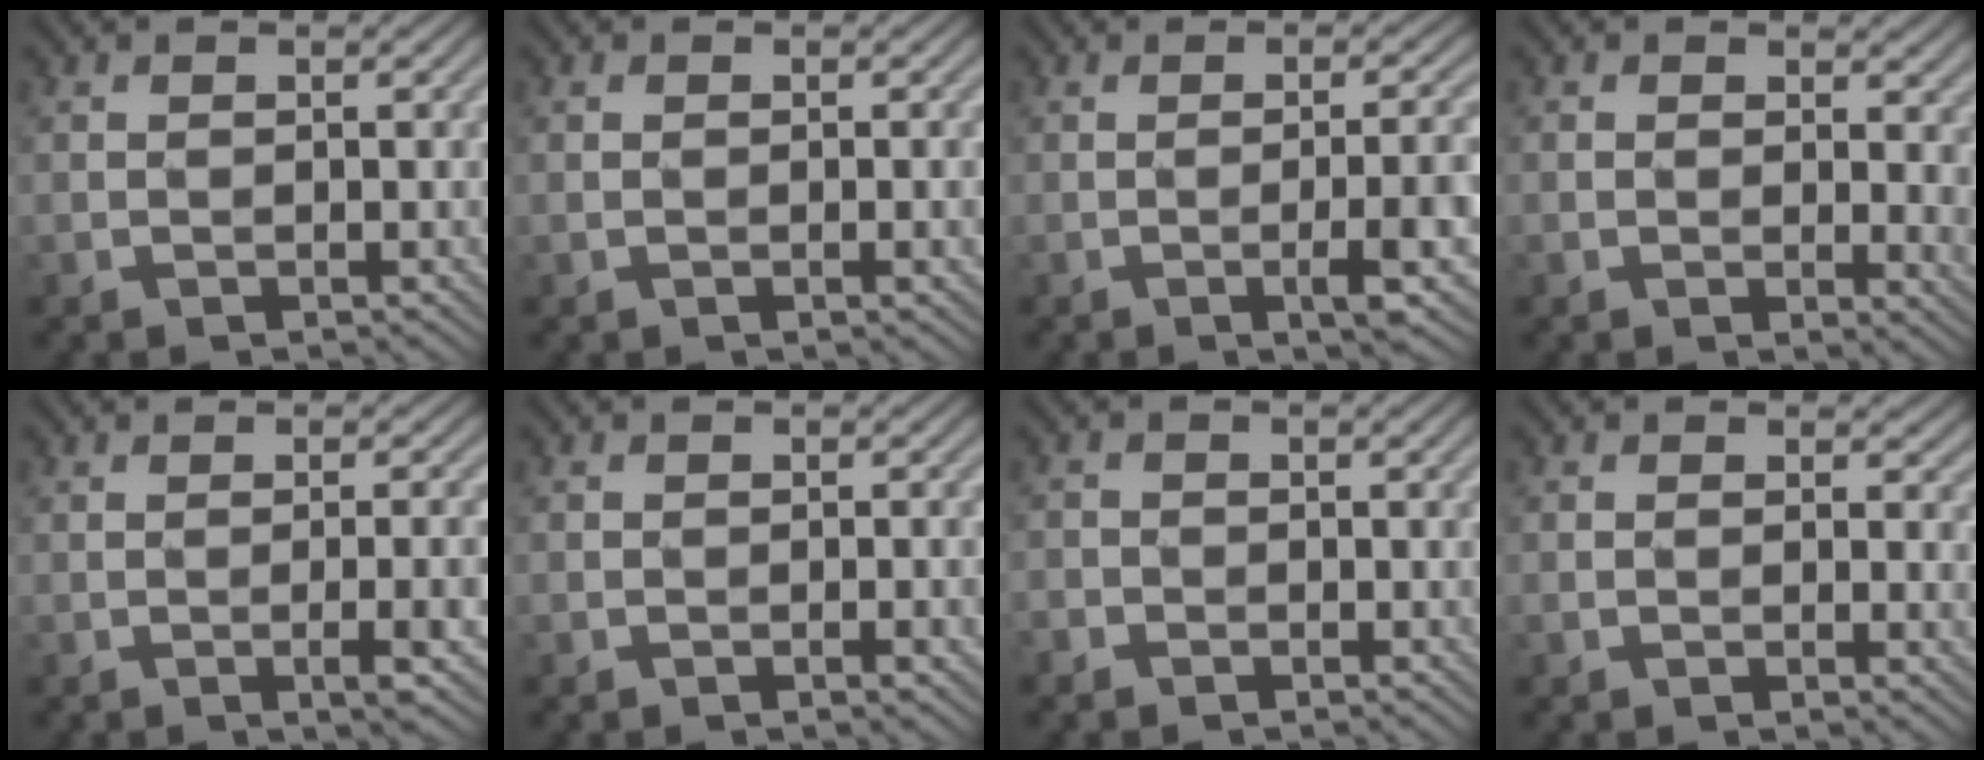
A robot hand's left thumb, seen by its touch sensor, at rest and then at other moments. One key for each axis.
{"total": 1.1, "fx": -0.3, "fy": -0.1, "fz": 1.1, "tx": -0.023, "ty": 0.000, "tz": -0.005}
{"total": 6.7, "fx": -2.0, "fy": 0.9, "fz": 6.3, "tx": -0.094, "ty": 0.007, "tz": -0.026}
{"total": 5.2, "fx": 0.9, "fy": 3.2, "fz": 4.1, "tx": -0.055, "ty": -0.009, "tz": 0.016}
{"total": 4.3, "fx": -1.3, "fy": 0.4, "fz": 4.1, "tx": -0.065, "ty": 0.004, "tz": -0.018}
{"total": 1.4, "fx": -0.7, "fy": 0.2, "fz": 1.1, "tx": -0.016, "ty": 0.001, "tz": -0.008}
{"total": 1.6, "fx": -1.1, "fy": 1.1, "fz": 0.5, "tx": -0.009, "ty": -0.003, "tz": -0.022}
{"total": 2.7, "fx": 0.5, "fy": 1.8, "fz": 2.0, "tx": -0.035, "ty": -0.009, "tz": 0.007}